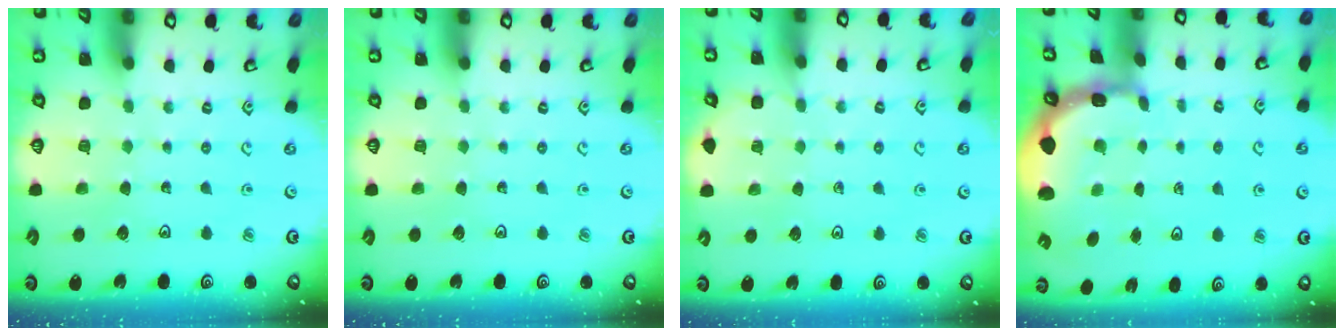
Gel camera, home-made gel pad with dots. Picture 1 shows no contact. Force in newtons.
{"total": 0.0}
{"total": 3.8, "press": 3.7, "slide": 0.5}
{"total": 2.1, "press": 1.9, "slide": 1.0}